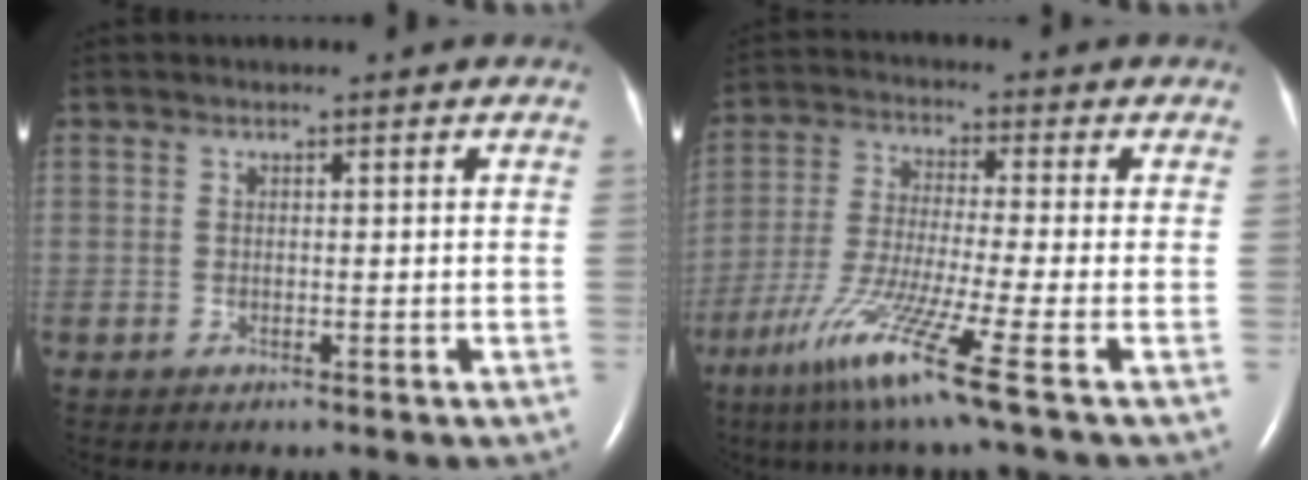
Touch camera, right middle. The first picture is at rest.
{"total": 12.1, "force": [-6.5, -1.4, 10.1], "torque": [-0.203, -0.043, -0.124]}